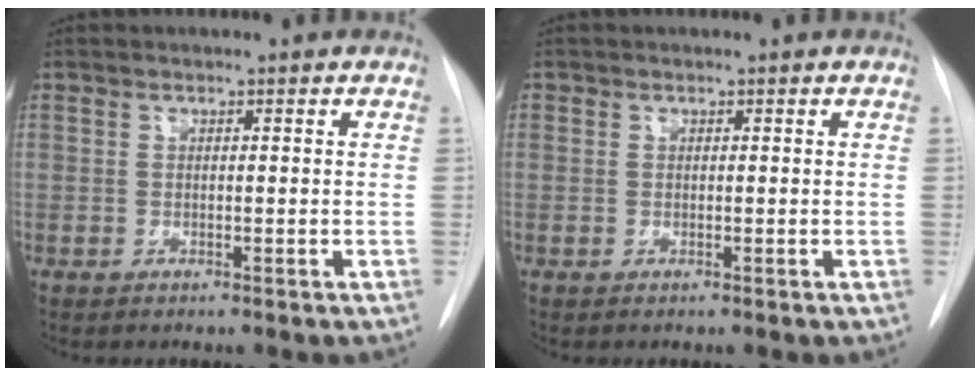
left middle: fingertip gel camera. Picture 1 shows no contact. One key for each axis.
{"total": 0.0}